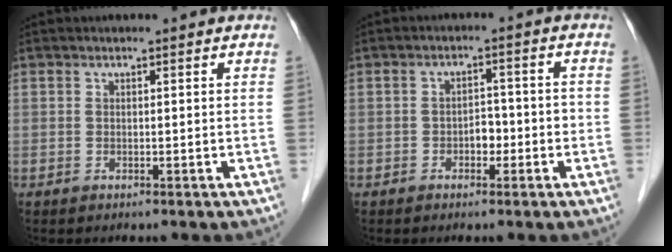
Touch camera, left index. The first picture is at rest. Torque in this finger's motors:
{"motor_torque": [-0.08, 0.04, 0.03, 0.00]}